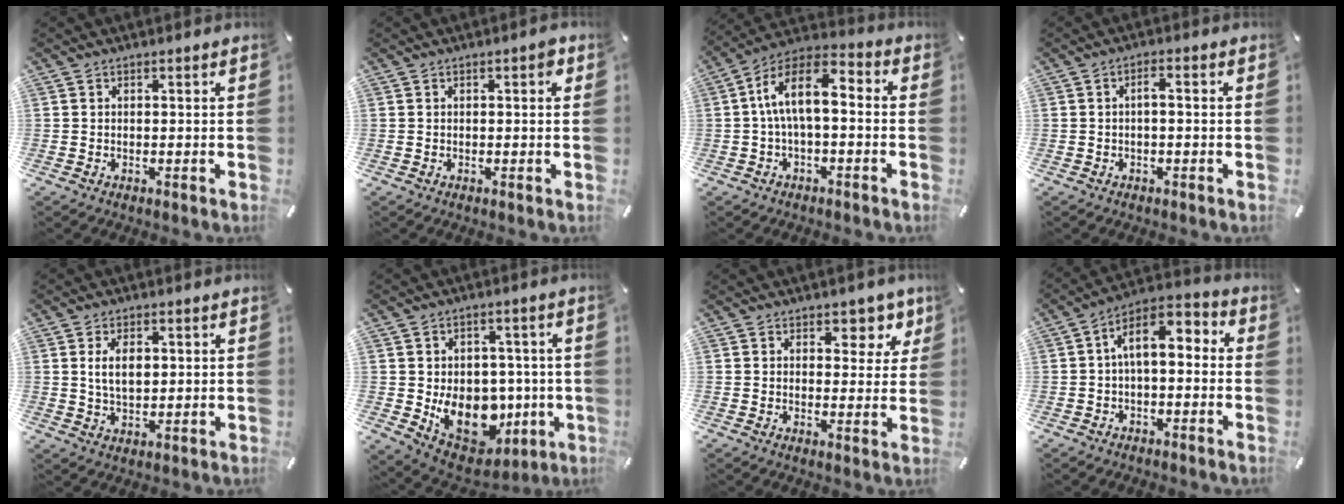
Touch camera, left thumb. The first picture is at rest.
{"total": 1.8, "force": [0.3, 0.7, 1.6], "torque": [-0.024, 0.004, 0.001]}
{"total": 11.1, "force": [-0.5, 5.5, 9.6], "torque": [-0.195, 0.007, -0.010]}
{"total": 2.3, "force": [-0.5, 0.6, 2.2], "torque": [-0.039, 0.008, -0.011]}
{"total": 5.4, "force": [1.4, 3.2, 4.1], "torque": [-0.087, 0.002, 0.019]}
{"total": 14.9, "force": [-2.3, 12.0, 8.4], "torque": [-0.125, -0.012, -0.026]}
{"total": 6.6, "force": [4.1, 4.0, 3.2], "torque": [-0.013, -0.027, 0.063]}
{"total": 7.9, "force": [0.8, 4.2, 6.6], "torque": [-0.117, 0.002, 0.015]}